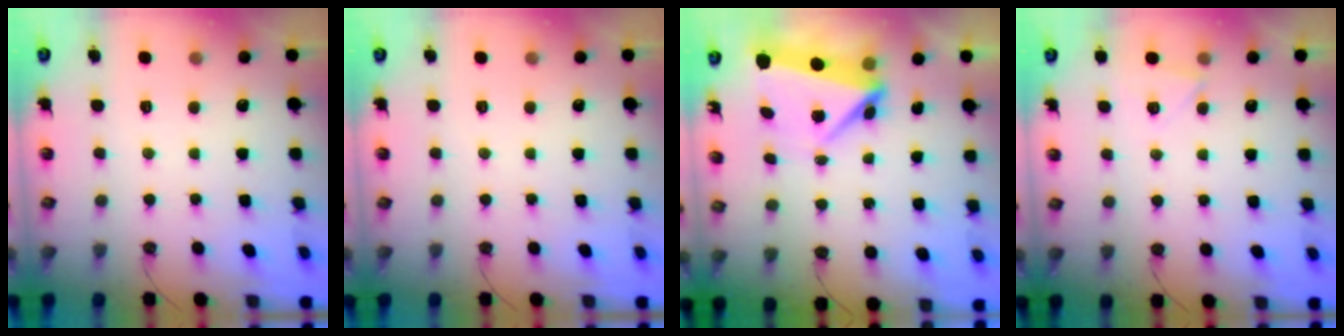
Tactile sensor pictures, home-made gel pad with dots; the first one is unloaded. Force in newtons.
{"total": 0.0}
{"total": 7.3, "press": 5.9, "slide": 4.3}
{"total": 4.3, "press": 3.9, "slide": 1.6}